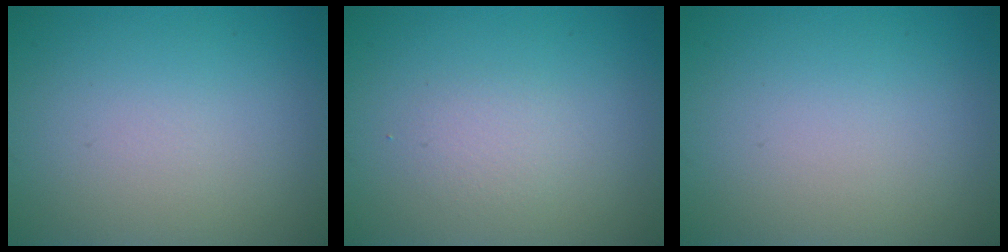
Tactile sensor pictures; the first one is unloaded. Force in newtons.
{"total": 1.3, "press": 1.3, "slide": 0.1}
{"total": 0.0}